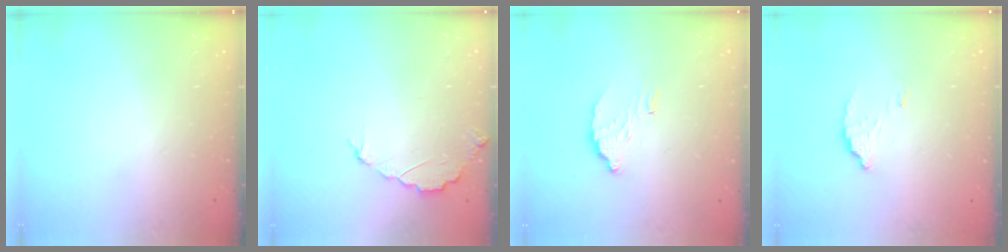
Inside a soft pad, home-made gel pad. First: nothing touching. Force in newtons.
{"total": 5.0, "press": 5.0, "slide": 0.5}
{"total": 6.3, "press": 6.3, "slide": 0.2}
{"total": 2.8, "press": 2.8, "slide": 0.2}